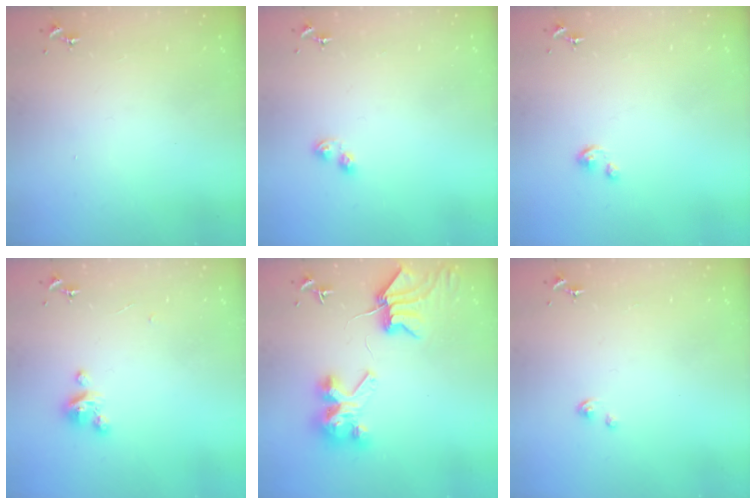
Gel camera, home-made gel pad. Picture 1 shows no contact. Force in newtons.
{"total": 3.1, "press": 3.1, "slide": 0.6}
{"total": 2.2, "press": 2.2, "slide": 0.2}
{"total": 4.6, "press": 4.6, "slide": 0.3}
{"total": 9.5, "press": 9.4, "slide": 1.2}
{"total": 1.1, "press": 1.1, "slide": 0.1}